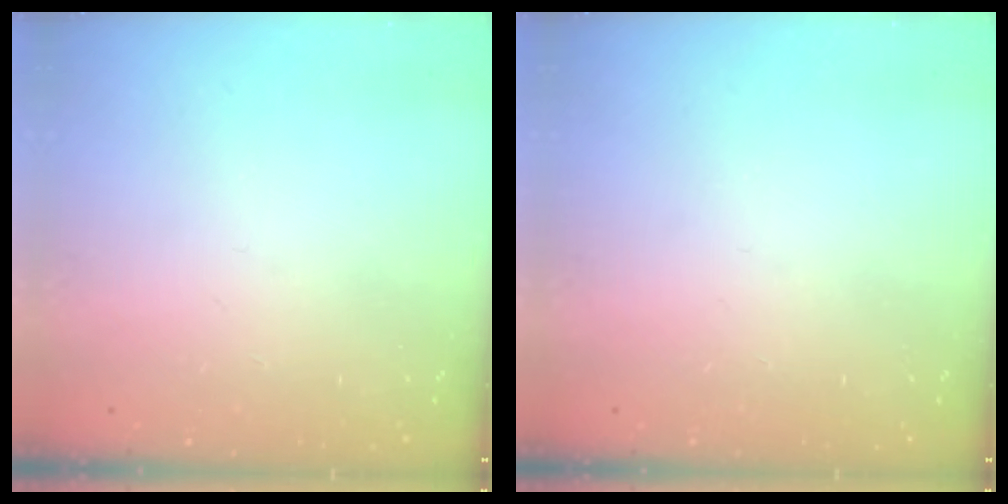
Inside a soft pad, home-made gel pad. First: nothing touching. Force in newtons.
{"total": 0.0}